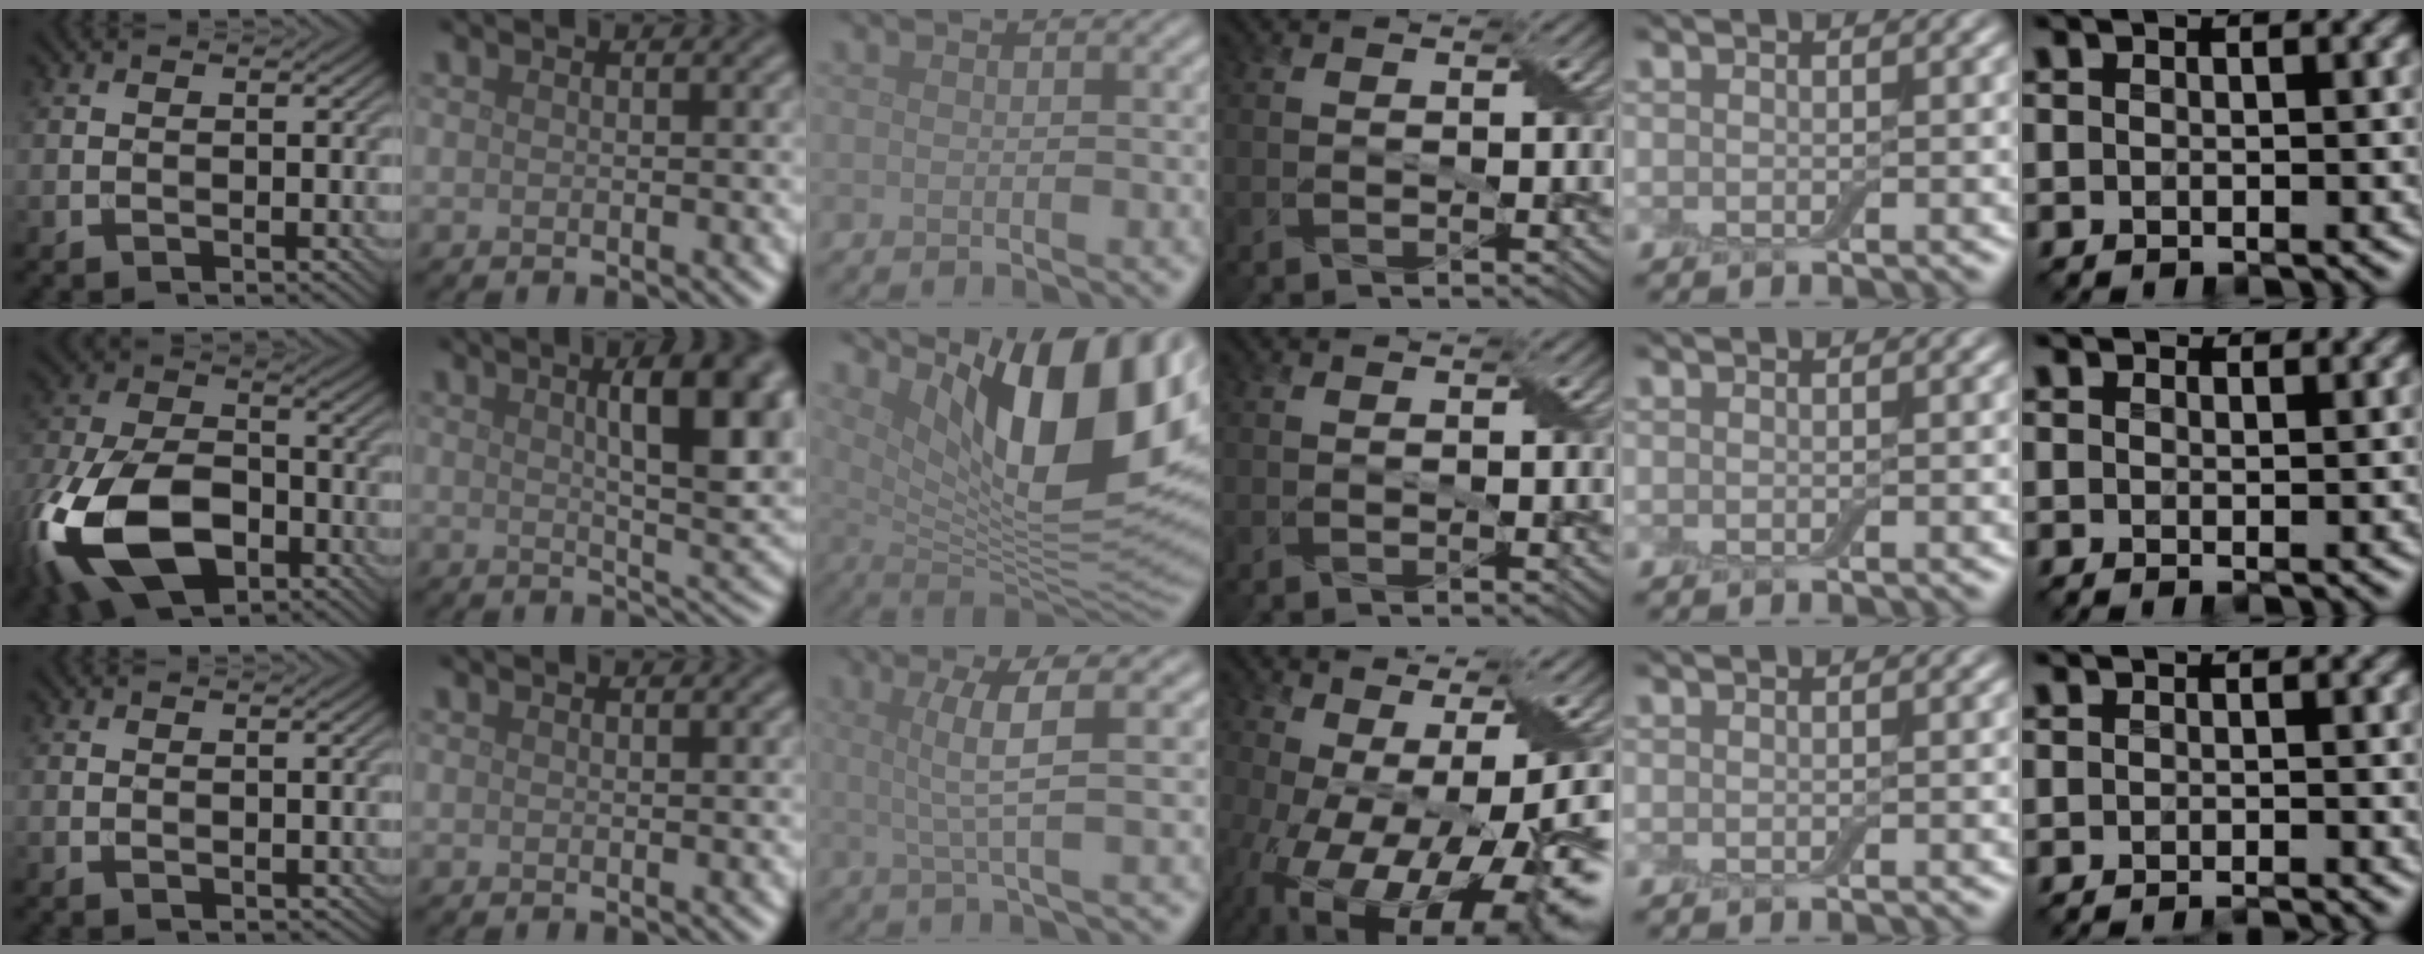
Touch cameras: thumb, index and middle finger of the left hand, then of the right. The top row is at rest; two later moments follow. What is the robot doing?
{"motion": "peel", "object": "aluminum foil"}